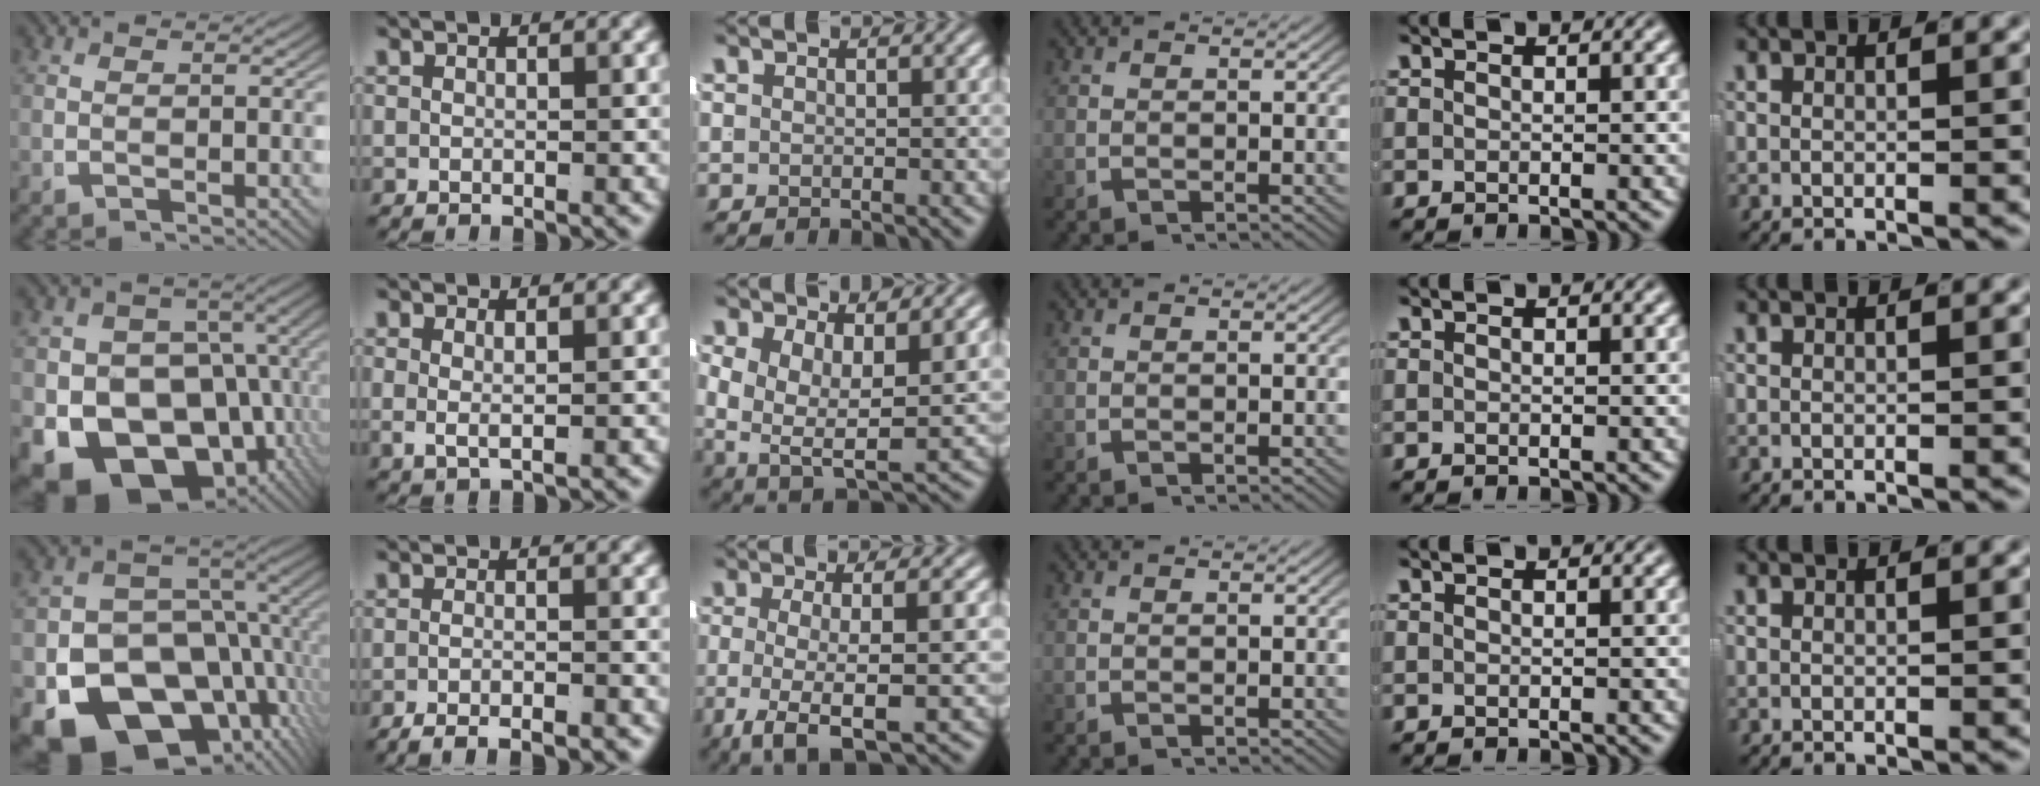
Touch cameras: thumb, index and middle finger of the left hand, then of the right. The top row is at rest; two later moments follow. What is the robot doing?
{"motion": "lift_and_place", "object": "shorts"}